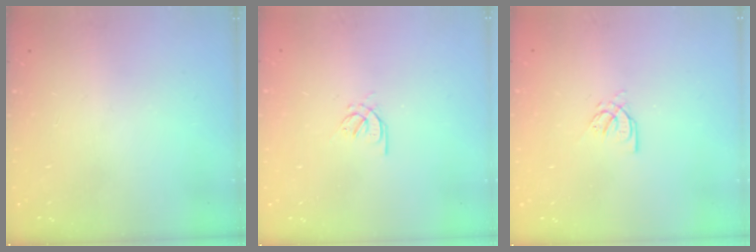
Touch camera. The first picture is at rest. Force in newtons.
{"total": 2.6, "press": 2.5, "slide": 0.7}
{"total": 4.2, "press": 4.2, "slide": 0.2}